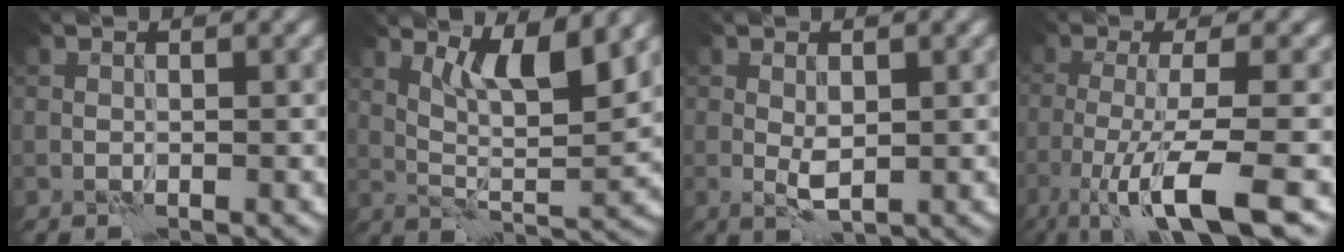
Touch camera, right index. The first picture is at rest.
{"total": 5.8, "force": [3.0, 1.5, 4.7], "torque": [-0.086, -0.009, 0.059]}
{"total": 2.0, "force": [0.1, 0.9, 1.8], "torque": [-0.036, -0.003, 0.002]}
{"total": 8.2, "force": [-4.3, 1.6, 6.8], "torque": [-0.105, -0.003, -0.087]}